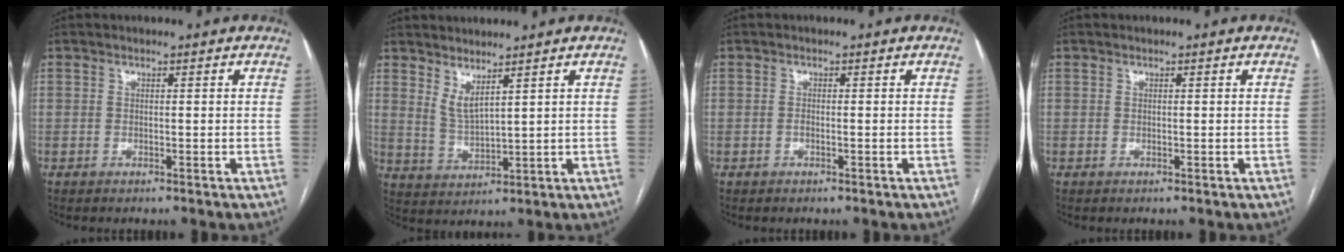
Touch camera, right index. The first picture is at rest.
{"total": 3.7, "force": [2.8, 0.4, 2.4], "torque": [-0.054, -0.019, 0.065]}
{"total": 0.5, "force": [-0.3, 0.1, 0.4], "torque": [-0.007, 0.001, -0.005]}
{"total": 0.0}